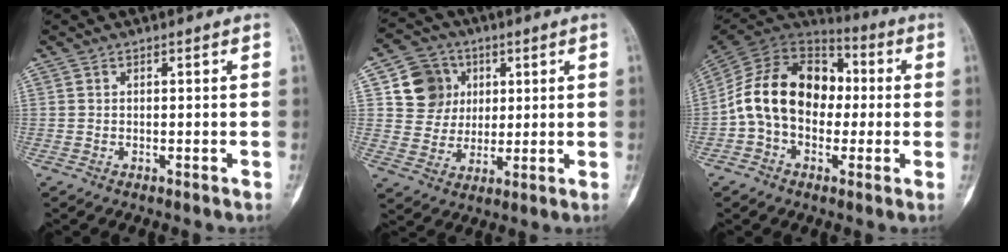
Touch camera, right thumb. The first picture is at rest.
{"total": 10.4, "force": [3.1, 9.4, 3.1], "torque": [-0.015, -0.005, 0.056]}
{"total": 17.7, "force": [-0.5, 12.7, 12.3], "torque": [-0.188, 0.043, -0.018]}